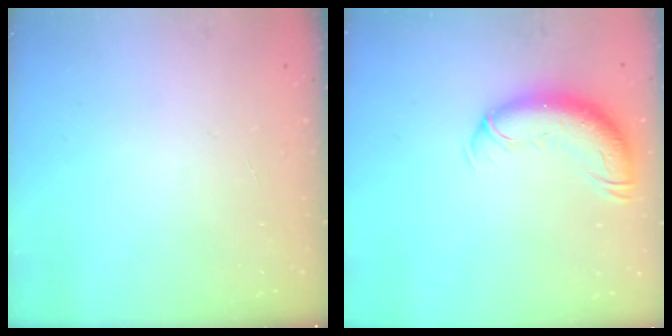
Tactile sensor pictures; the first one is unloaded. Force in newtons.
{"total": 13.1, "press": 12.7, "slide": 3.3}